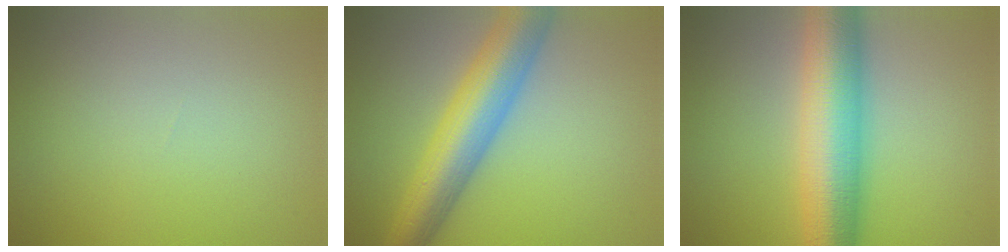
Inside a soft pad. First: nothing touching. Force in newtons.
{"total": 8.2, "press": 8.2, "slide": 0.3}
{"total": 9.8, "press": 9.8, "slide": 0.2}